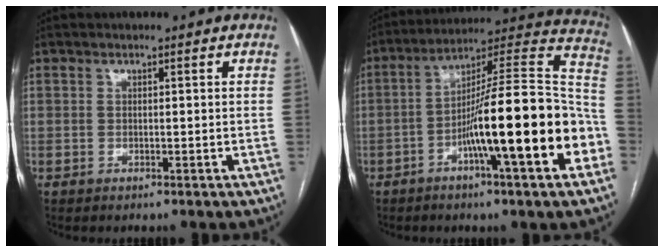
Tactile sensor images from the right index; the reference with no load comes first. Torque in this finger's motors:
{"motor_torque": [2.14, 0.00, 1.05, 0.21]}